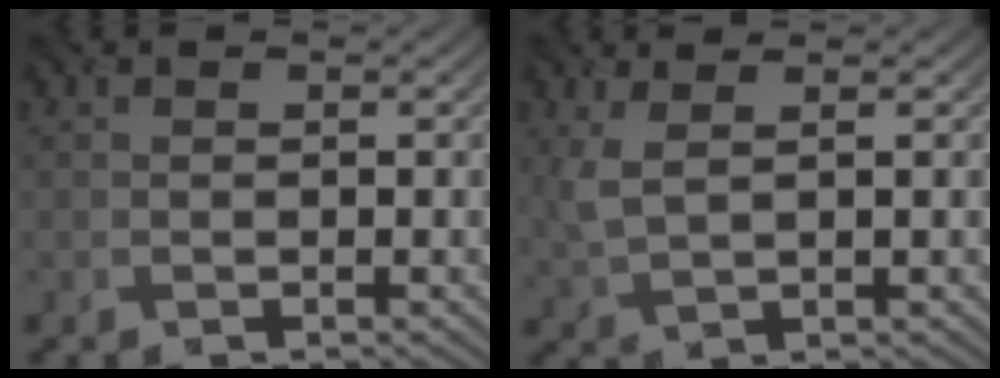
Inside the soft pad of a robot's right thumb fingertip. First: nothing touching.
{"total": 3.4, "force": [1.7, 1.0, 2.7], "torque": [-0.072, 0.006, 0.036]}